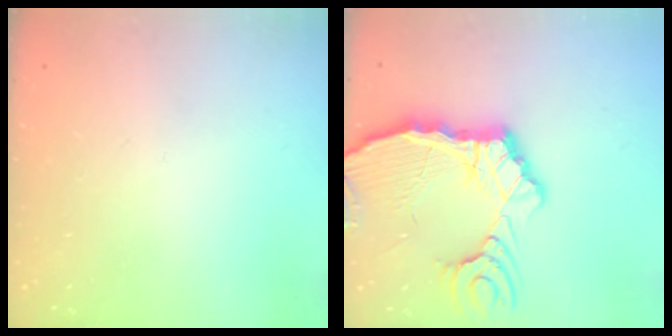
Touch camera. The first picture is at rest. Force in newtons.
{"total": 15.3, "press": 15.2, "slide": 2.3}